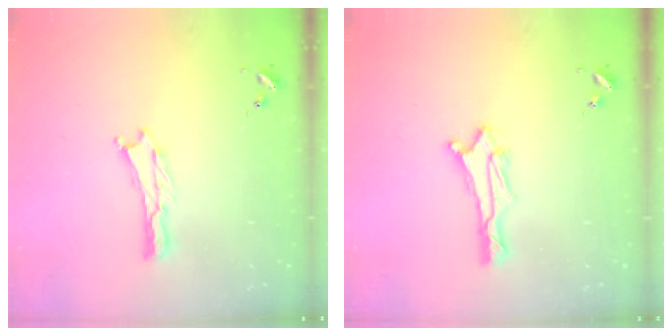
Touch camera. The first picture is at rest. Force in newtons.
{"total": 2.9, "press": 2.8, "slide": 0.7}